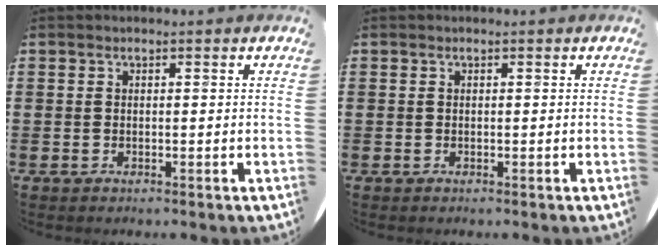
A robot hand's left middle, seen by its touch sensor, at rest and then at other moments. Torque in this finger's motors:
{"motor_torque": [-0.14, 0.14, 0.00, 0.00]}